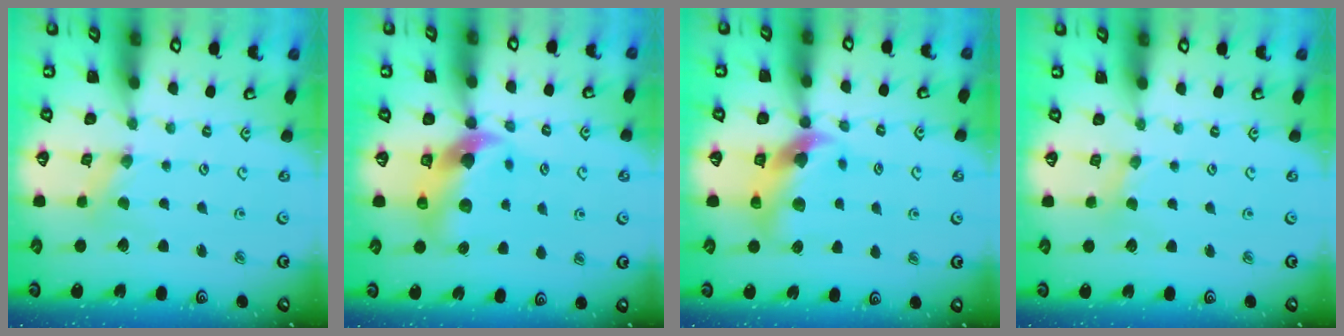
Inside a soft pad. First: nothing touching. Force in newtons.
{"total": 10.8, "press": 10.7, "slide": 1.7}
{"total": 11.2, "press": 11.1, "slide": 1.3}
{"total": 0.7, "press": 0.7, "slide": 0.1}